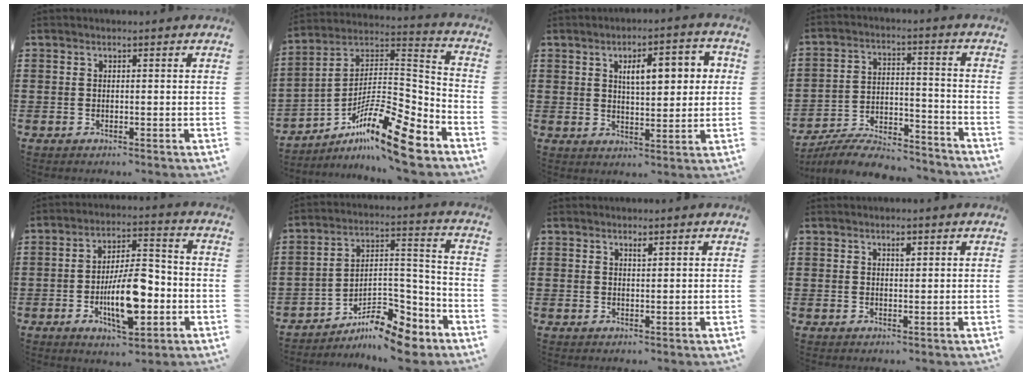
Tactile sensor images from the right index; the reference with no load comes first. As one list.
[{"total": 14.6, "force": [-10.1, 2.7, 10.1], "torque": [-0.162, 0.017, -0.190]}, {"total": 7.0, "force": [1.9, 2.8, 6.2], "torque": [-0.099, 0.001, 0.024]}, {"total": 7.9, "force": [-7.6, 1.1, 2.0], "torque": [-0.042, 0.015, -0.149]}, {"total": 11.3, "force": [-3.3, 4.5, 9.9], "torque": [-0.179, -0.002, -0.057]}, {"total": 10.5, "force": [-8.2, 3.5, 5.5], "torque": [-0.087, 0.032, -0.154]}, {"total": 0.9, "force": [0.7, 0.1, 0.6], "torque": [-0.012, -0.002, 0.014]}, {"total": 1.2, "force": [0.7, 0.5, 0.9], "torque": [-0.011, 0.000, 0.011]}]